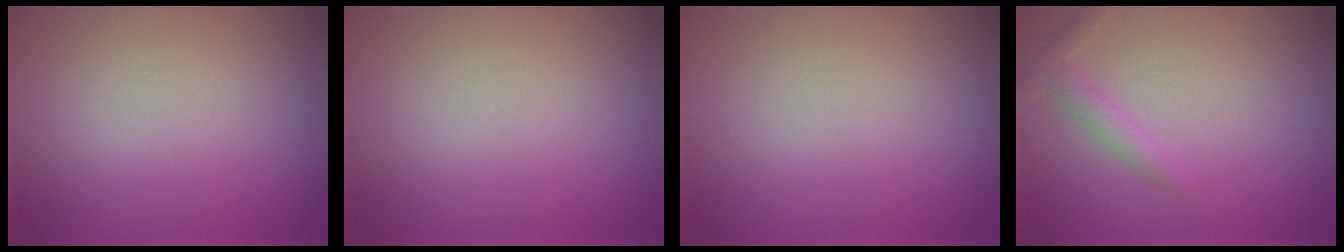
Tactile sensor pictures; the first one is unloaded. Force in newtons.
{"total": 0.0}
{"total": 0.0}
{"total": 1.6, "press": 1.6, "slide": 0.1}